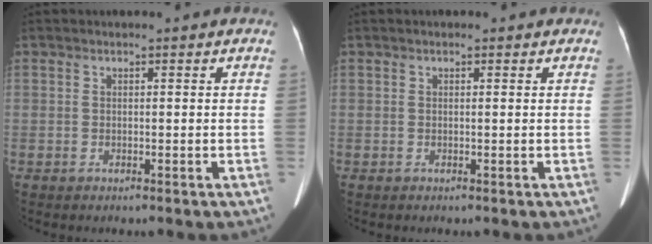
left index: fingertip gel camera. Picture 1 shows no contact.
{"total": 0.9, "force": [0.7, 0.2, 0.5], "torque": [-0.007, 0.004, 0.006]}